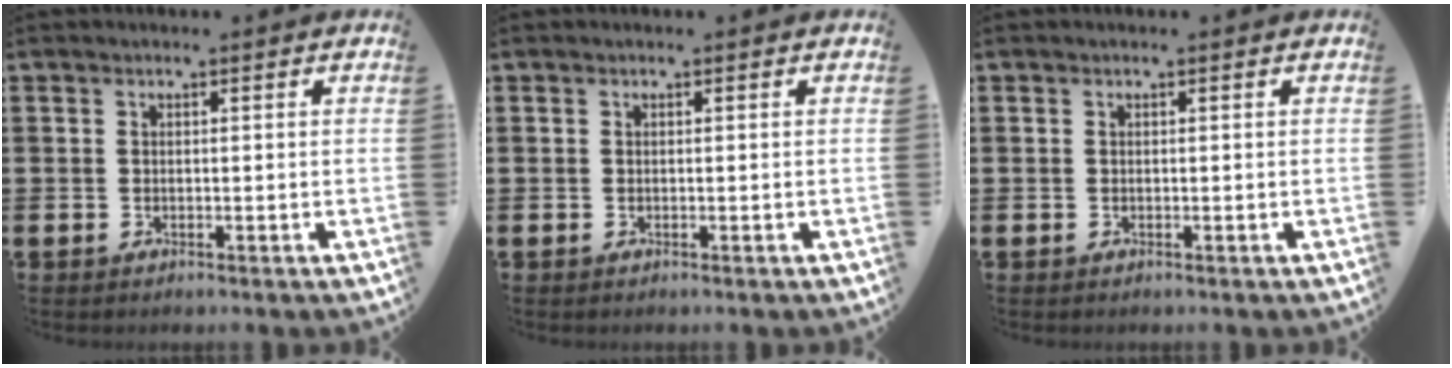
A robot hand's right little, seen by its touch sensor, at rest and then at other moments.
{"total": 0.0}
{"total": 0.0}